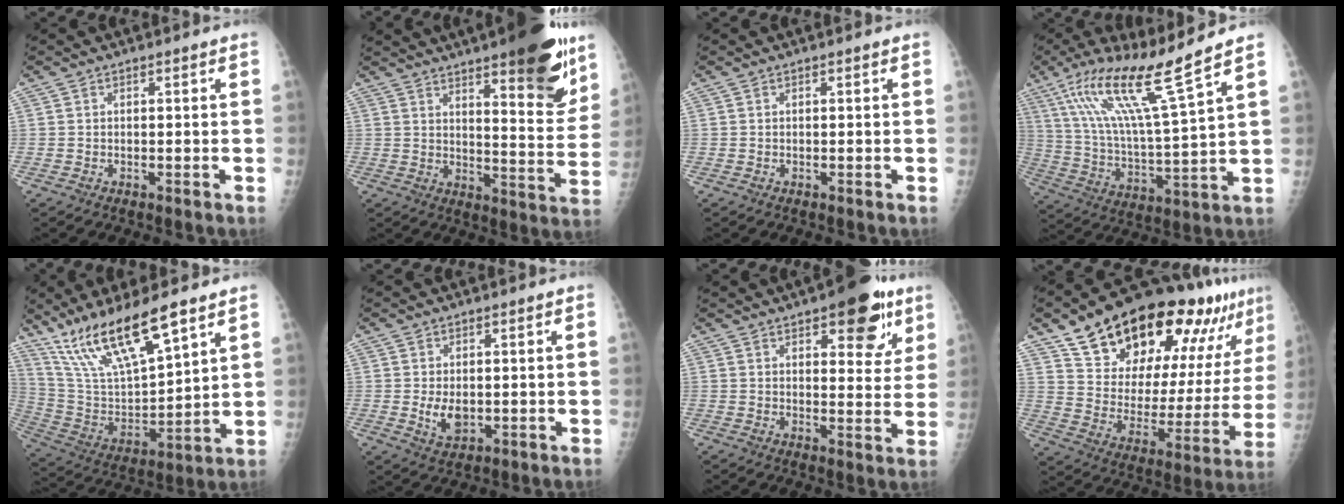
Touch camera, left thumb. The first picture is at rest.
{"total": 19.8, "force": [12.5, 5.0, 14.5], "torque": [-0.165, -0.066, 0.174]}
{"total": 0.0}
{"total": 17.5, "force": [11.1, 0.5, 13.5], "torque": [-0.246, -0.048, 0.208]}
{"total": 18.9, "force": [13.1, 4.6, 12.9], "torque": [-0.225, -0.054, 0.262]}
{"total": 4.7, "force": [-0.3, 3.1, 3.5], "torque": [-0.051, -0.008, 0.005]}
{"total": 13.3, "force": [7.3, 5.6, 9.6], "torque": [-0.077, -0.028, 0.093]}
{"total": 28.6, "force": [19.2, 11.4, 17.9], "torque": [-0.242, -0.055, 0.297]}